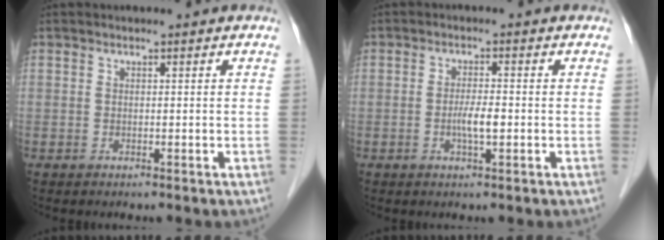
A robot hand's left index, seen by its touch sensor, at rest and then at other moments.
{"total": 2.9, "force": [-0.7, 0.4, 2.8], "torque": [-0.056, -0.001, -0.012]}